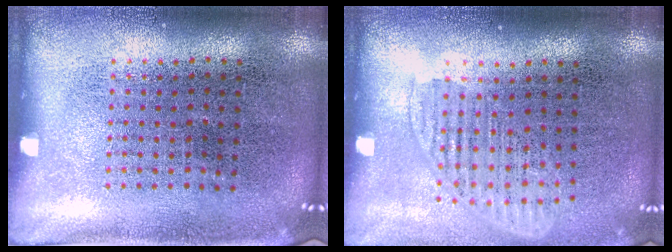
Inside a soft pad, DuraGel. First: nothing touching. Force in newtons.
{"total": 1.4, "press": 1.2, "slide": 0.8}